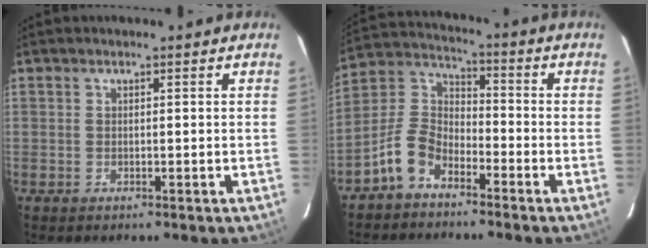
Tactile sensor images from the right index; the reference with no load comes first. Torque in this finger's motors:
{"motor_torque": [0.90, -0.87, 0.18, 0.08]}